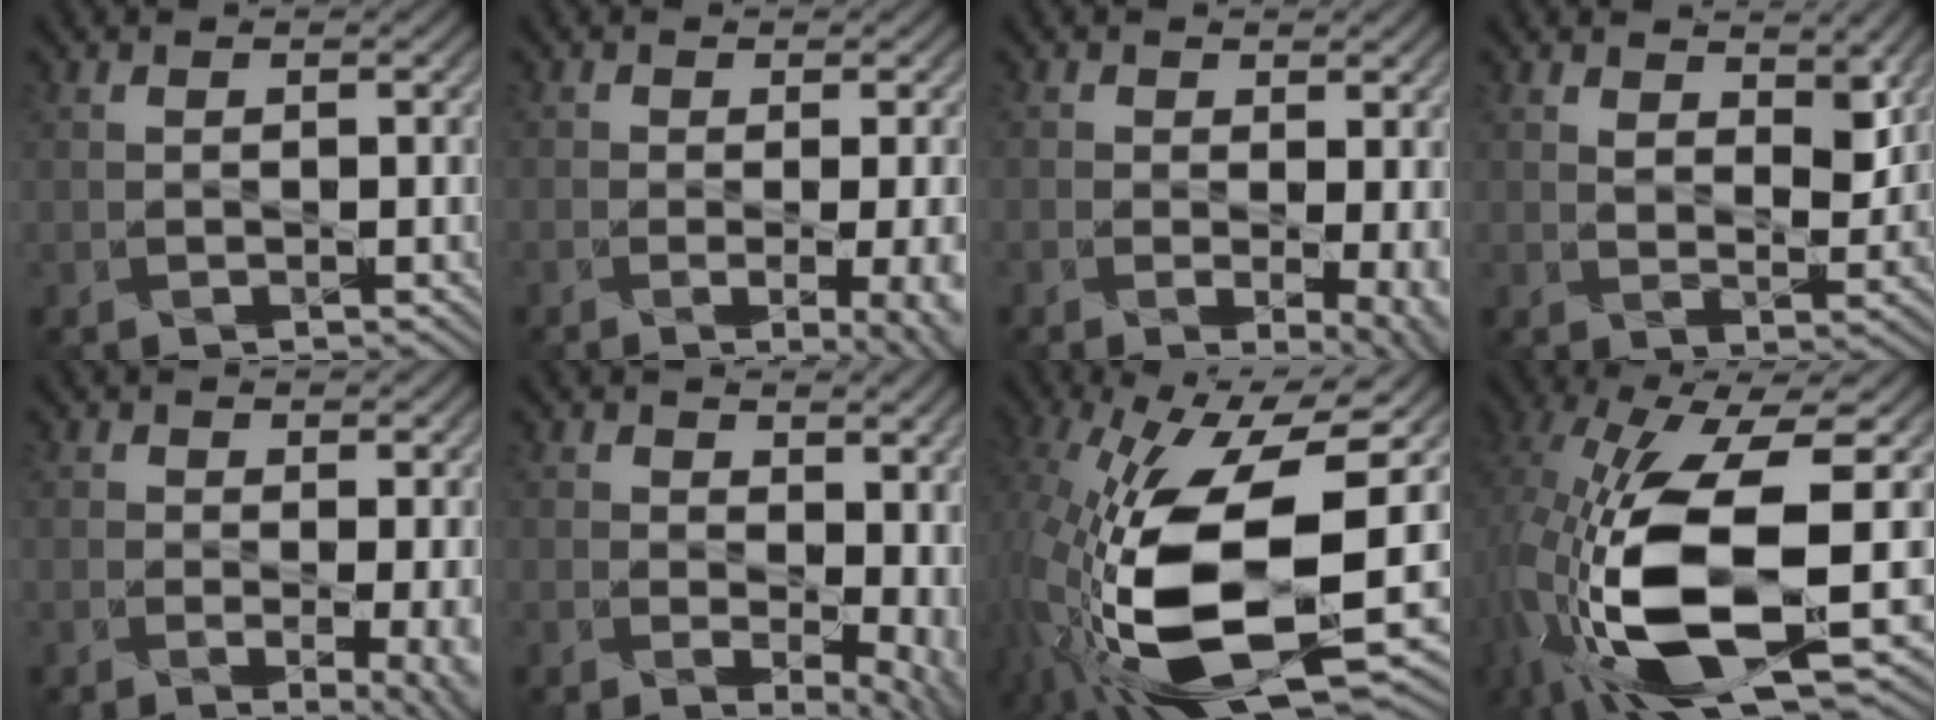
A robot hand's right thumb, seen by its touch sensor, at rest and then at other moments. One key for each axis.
{"total": 7.6, "fx": -2.0, "fy": 3.1, "fz": 6.7, "tx": -0.066, "ty": -0.008, "tz": -0.014}
{"total": 7.0, "fx": -0.9, "fy": 3.2, "fz": 6.2, "tx": -0.070, "ty": -0.008, "tz": -0.002}
{"total": 3.8, "fx": 3.0, "fy": 1.9, "fz": 1.4, "tx": -0.035, "ty": -0.010, "tz": 0.053}
{"total": 6.8, "fx": -1.2, "fy": 2.9, "fz": 6.1, "tx": -0.063, "ty": -0.004, "tz": -0.006}
{"total": 10.1, "fx": -0.1, "fy": 6.4, "fz": 7.8, "tx": -0.098, "ty": -0.024, "tz": 0.035}
{"total": 18.7, "fx": -4.3, "fy": 9.6, "fz": 15.5, "tx": -0.327, "ty": -0.051, "tz": -0.067}
{"total": 15.9, "fx": -3.5, "fy": 7.3, "fz": 13.7, "tx": -0.324, "ty": -0.027, "tz": -0.054}